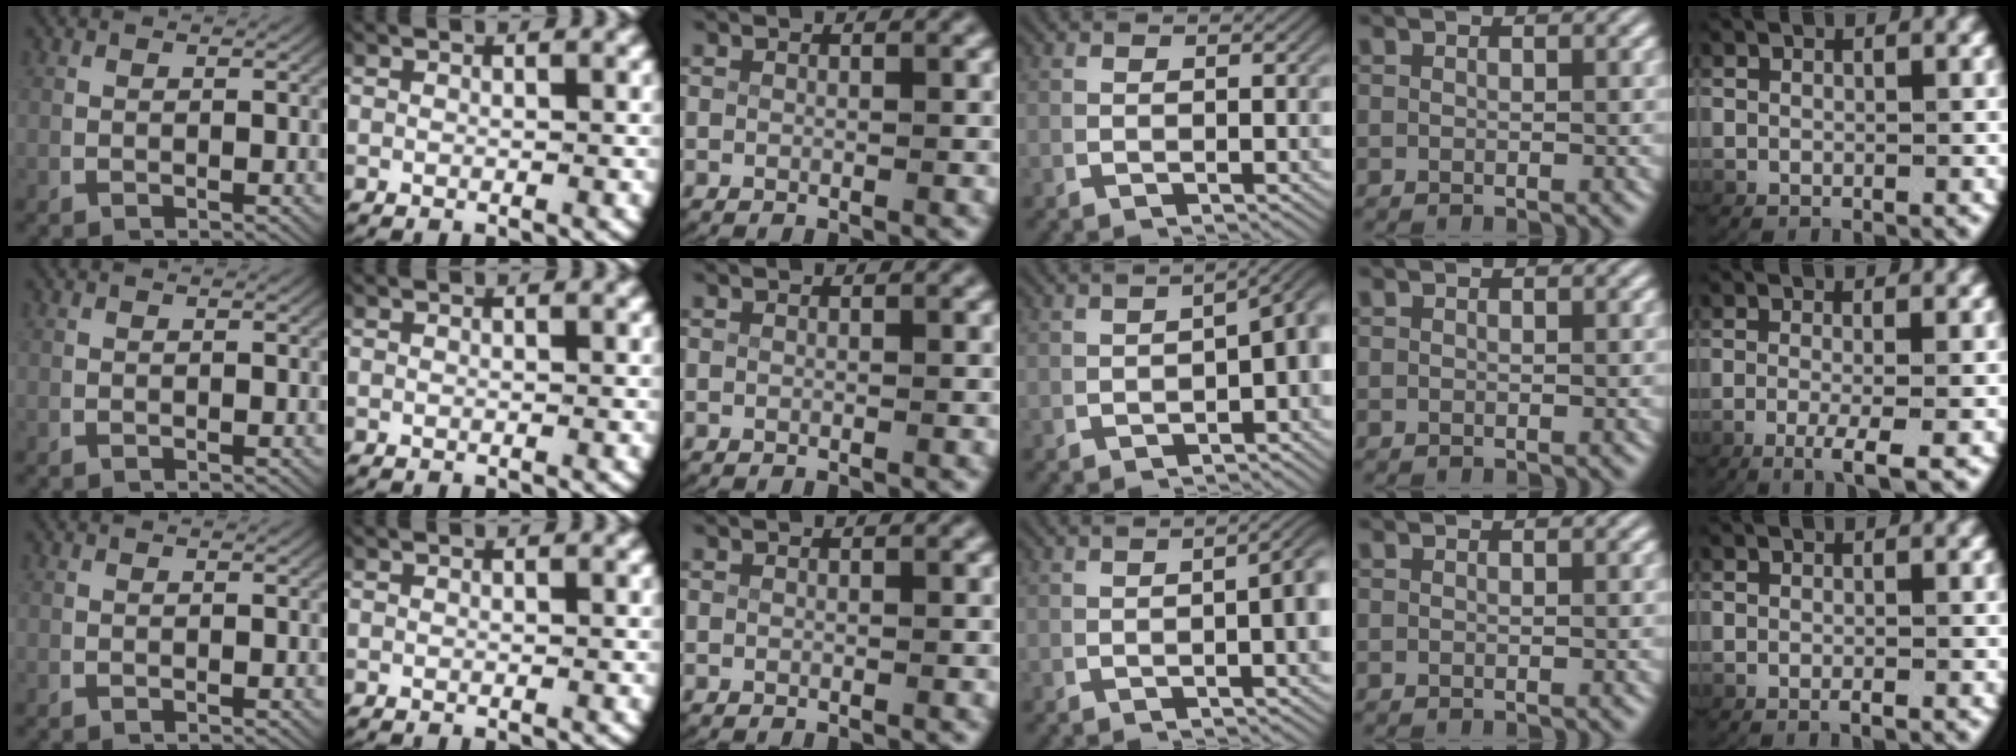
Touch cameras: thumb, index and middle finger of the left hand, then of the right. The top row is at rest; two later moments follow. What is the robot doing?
{"motion": "lift_and_place", "object": "keyboard"}